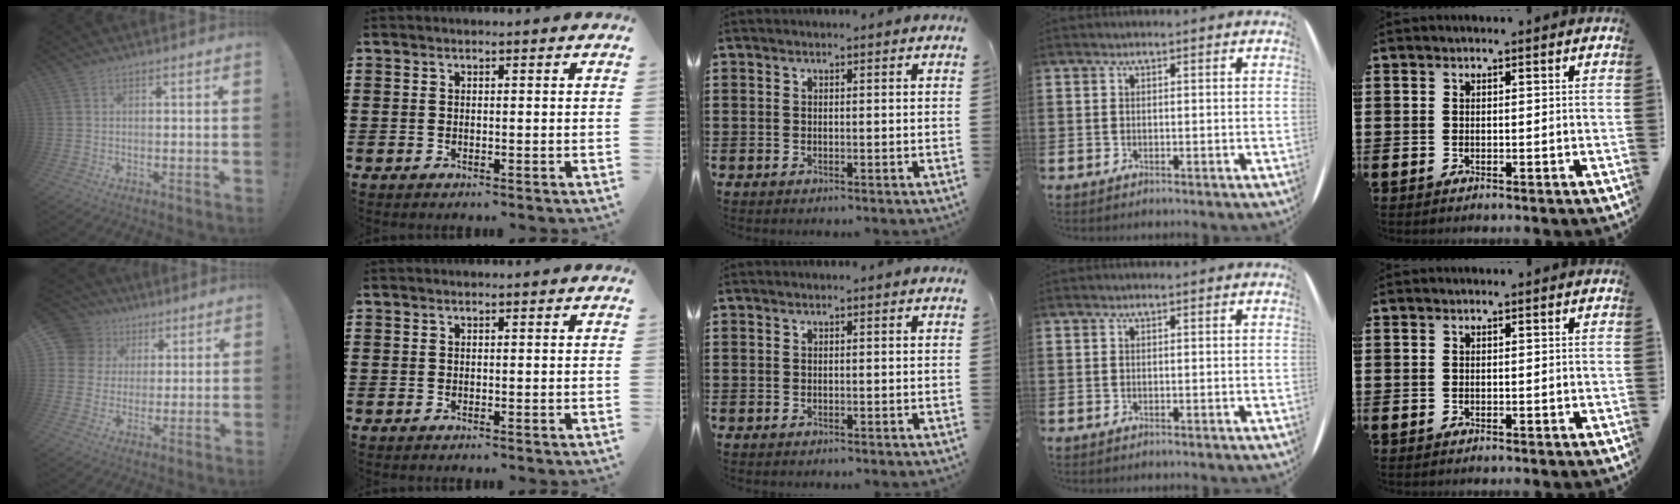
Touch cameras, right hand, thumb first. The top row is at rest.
{"thumb": {"total": 11.1, "force": [3.9, 9.9, 3.2], "torque": [-0.037, -0.017, 0.082]}}